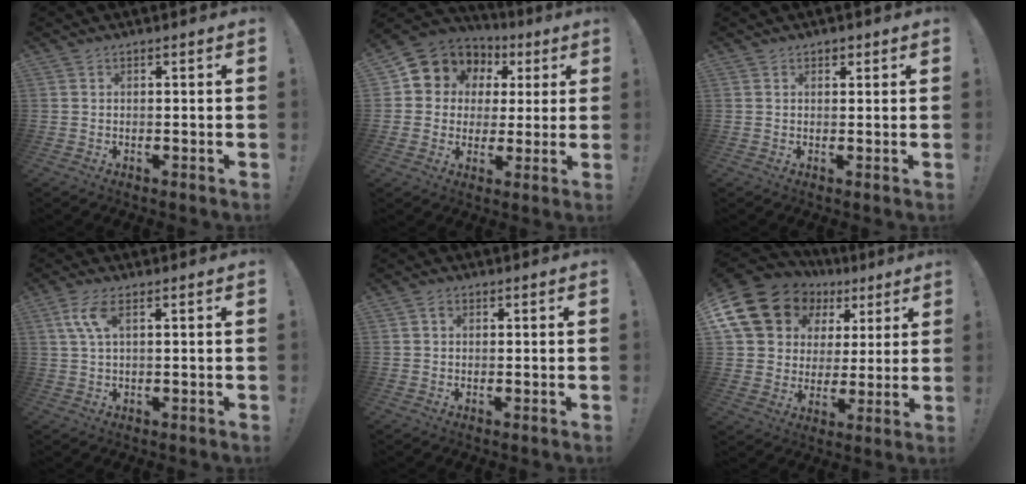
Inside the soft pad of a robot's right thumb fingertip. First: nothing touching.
{"total": 8.7, "force": [3.2, 7.8, 2.3], "torque": [-0.032, -0.029, 0.066]}
{"total": 1.2, "force": [0.7, 0.9, 0.3], "torque": [0.007, -0.005, 0.009]}
{"total": 5.9, "force": [2.1, 1.9, 5.2], "torque": [-0.094, 0.000, 0.038]}
{"total": 1.0, "force": [0.3, 0.8, 0.6], "torque": [-0.006, 0.001, 0.004]}
{"total": 18.2, "force": [9.1, 13.3, 8.3], "torque": [-0.146, -0.048, 0.187]}